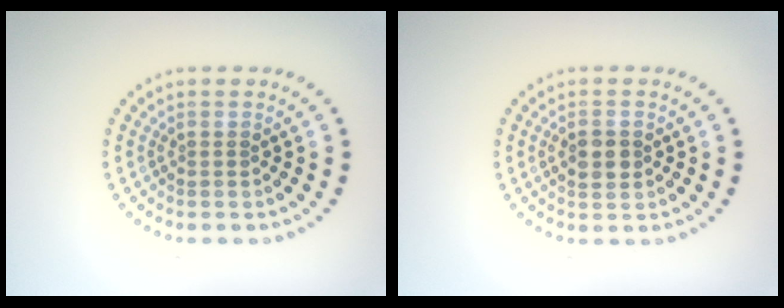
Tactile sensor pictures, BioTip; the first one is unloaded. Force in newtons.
{"total": 2.6, "press": 2.6, "slide": 0.1}